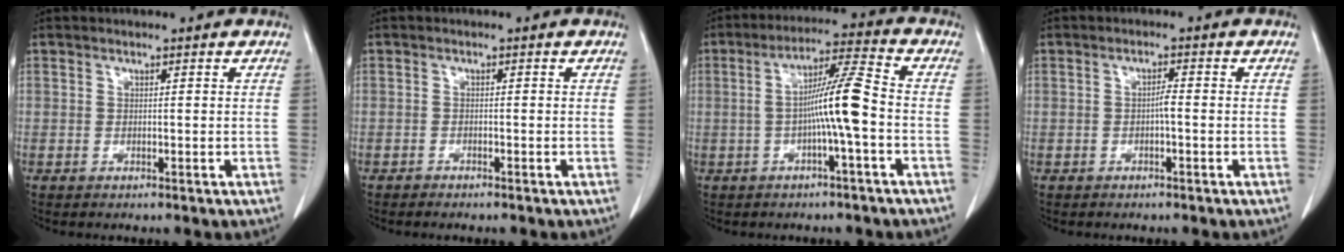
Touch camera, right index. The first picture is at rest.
{"total": 1.6, "force": [-1.4, 0.4, 0.7], "torque": [-0.013, -0.002, -0.017]}
{"total": 8.6, "force": [-1.4, -0.6, 8.5], "torque": [-0.149, 0.017, -0.023]}
{"total": 1.6, "force": [-0.4, 0.2, 1.5], "torque": [-0.026, 0.003, -0.007]}